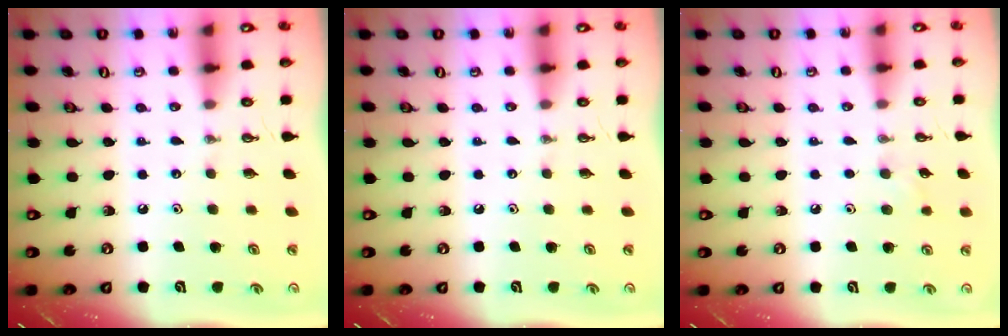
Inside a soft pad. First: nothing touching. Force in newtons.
{"total": 0.0}
{"total": 6.1, "press": 5.8, "slide": 2.1}